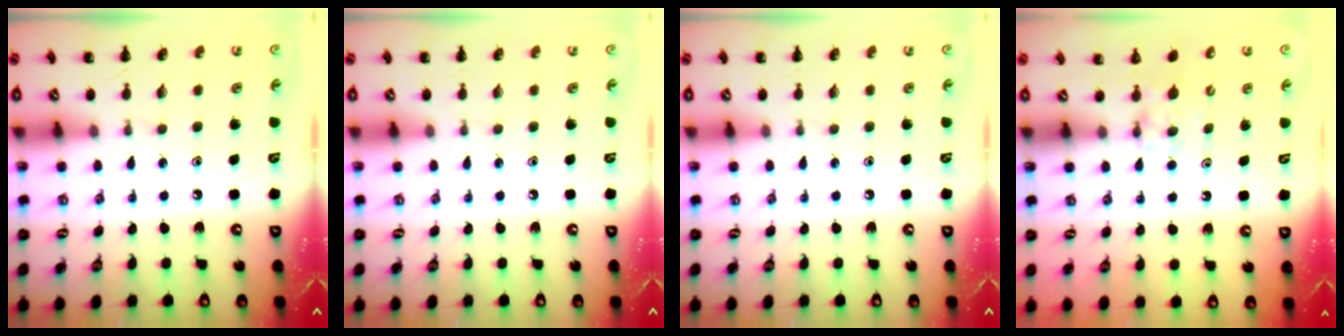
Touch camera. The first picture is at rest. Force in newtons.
{"total": 0.0}
{"total": 0.0}
{"total": 3.7, "press": 3.4, "slide": 1.4}